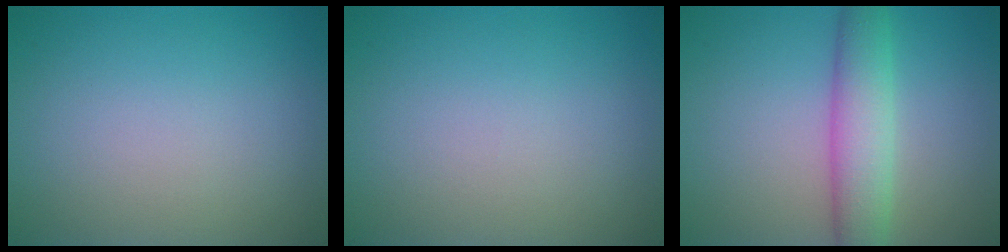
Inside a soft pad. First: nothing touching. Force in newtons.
{"total": 0.0}
{"total": 4.7, "press": 4.7, "slide": 0.1}